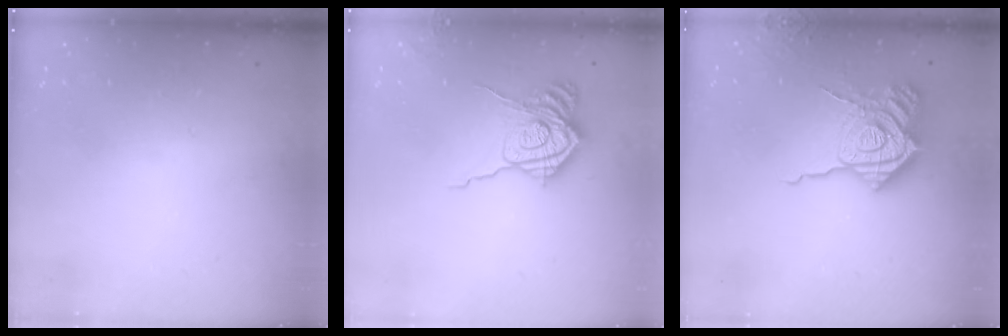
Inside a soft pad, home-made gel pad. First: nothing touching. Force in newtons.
{"total": 17.9, "press": 17.9, "slide": 0.8}
{"total": 22.1, "press": 22.0, "slide": 2.5}